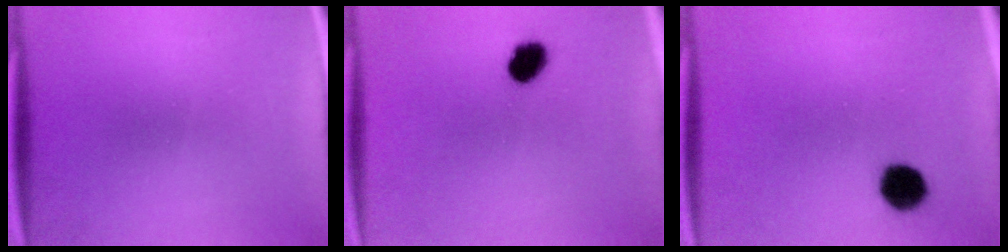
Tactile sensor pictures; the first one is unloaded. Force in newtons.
{"total": 6.2}
{"total": 6.2}